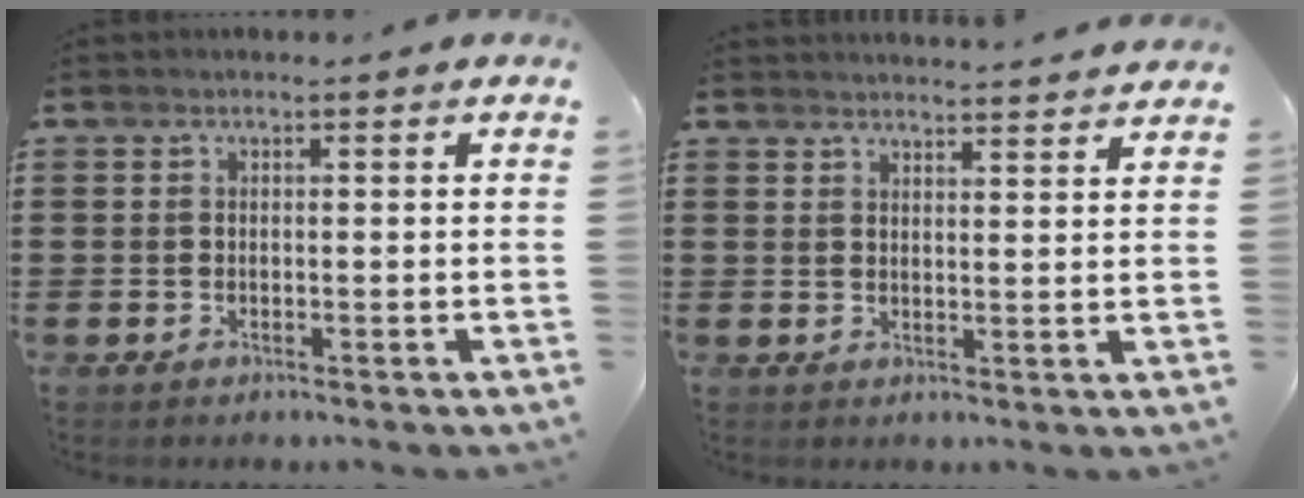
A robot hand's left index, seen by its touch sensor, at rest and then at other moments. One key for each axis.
{"total": 2.6, "fx": 2.6, "fy": -0.4, "fz": -0.2, "tx": -0.005, "ty": -0.013, "tz": 0.048}